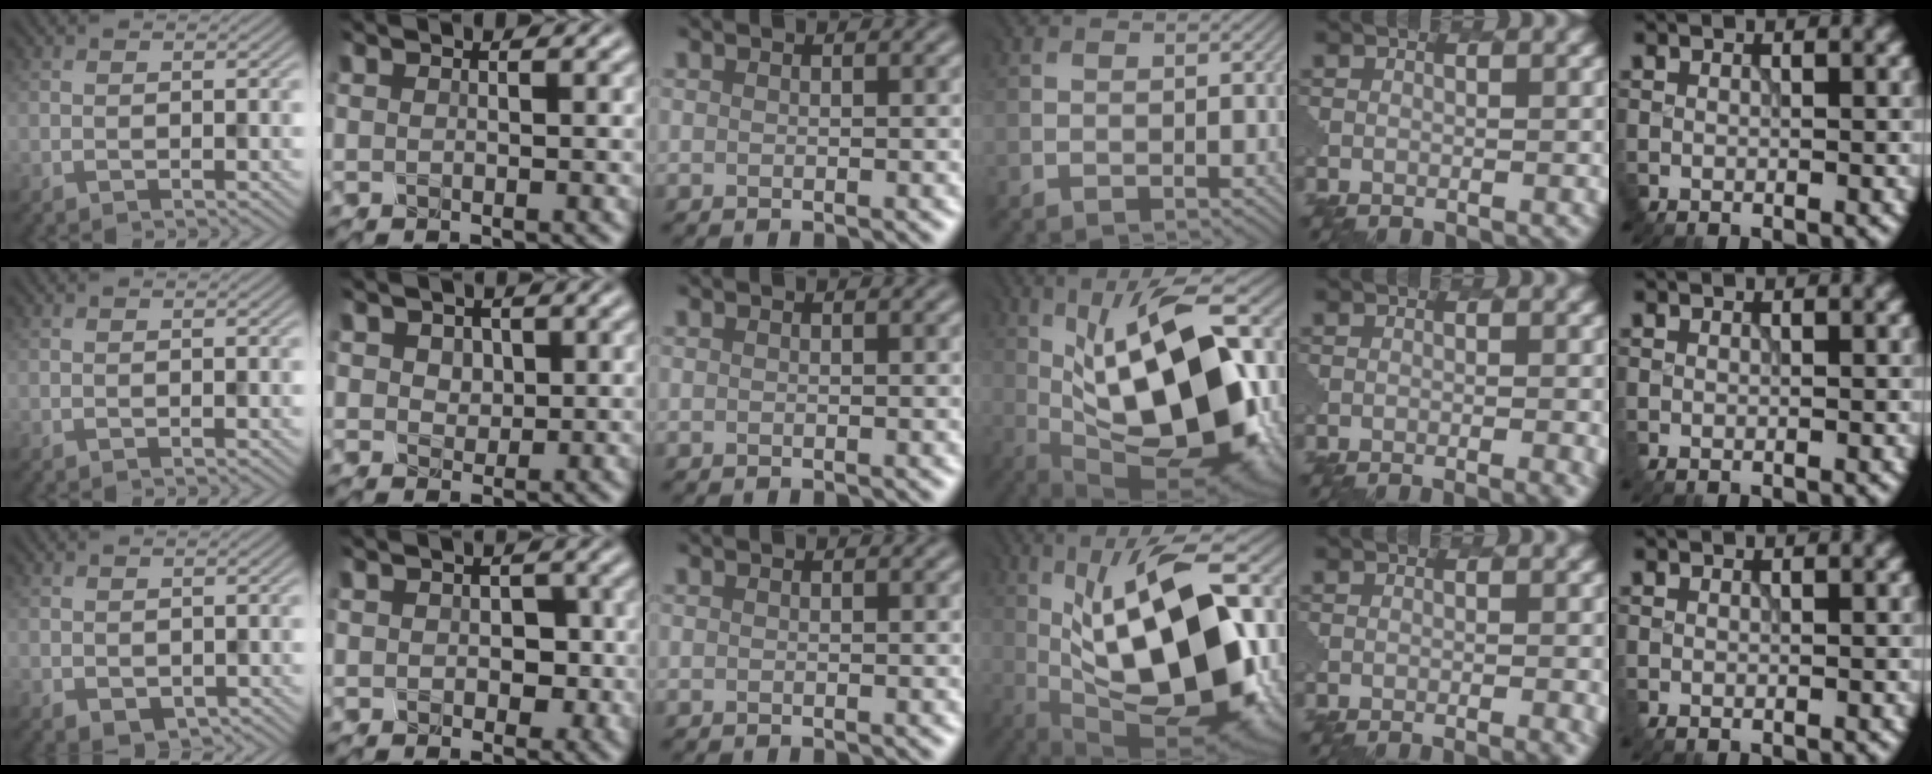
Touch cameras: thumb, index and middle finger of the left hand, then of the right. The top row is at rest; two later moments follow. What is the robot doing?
{"motion": "dispense", "object": "toothpaste"}